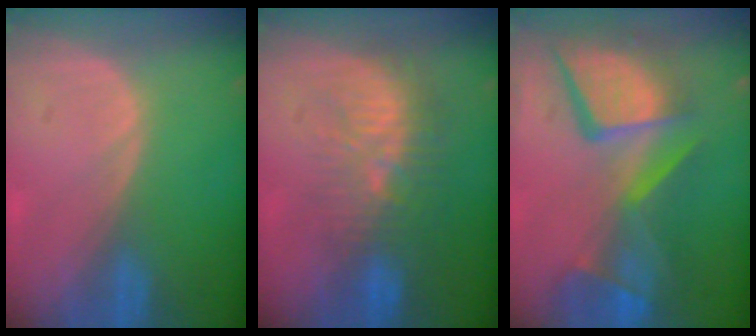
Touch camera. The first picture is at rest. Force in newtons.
{"total": 9.7, "press": 9.0, "slide": 3.6}
{"total": 13.8, "press": 11.2, "slide": 8.0}